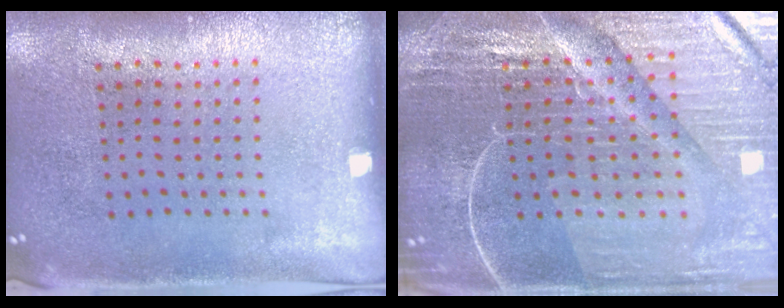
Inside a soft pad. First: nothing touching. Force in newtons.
{"total": 6.6, "press": 5.9, "slide": 3.0}